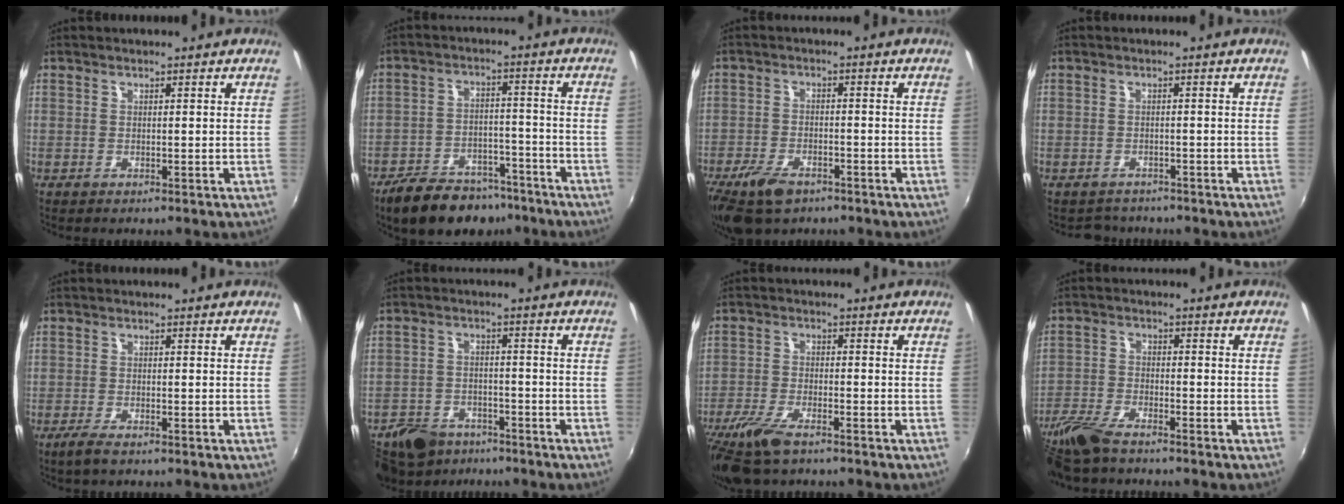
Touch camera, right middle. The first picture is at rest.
{"total": 14.6, "force": [-11.3, 7.0, 6.1], "torque": [-0.135, 0.008, -0.162]}
{"total": 9.1, "force": [-6.2, 4.4, 5.0], "torque": [-0.128, -0.019, -0.114]}
{"total": 3.1, "force": [-2.7, 1.5, -0.1], "torque": [-0.008, 0.004, -0.043]}
{"total": 2.7, "force": [-2.0, 0.5, 1.7], "torque": [-0.045, -0.008, -0.039]}
{"total": 11.4, "force": [-8.3, 6.6, 4.2], "torque": [-0.118, -0.003, -0.135]}
{"total": 9.9, "force": [-7.2, 3.0, 6.1], "torque": [-0.148, -0.032, -0.141]}
{"total": 9.2, "force": [-7.6, 2.2, 4.6], "torque": [-0.119, -0.023, -0.155]}